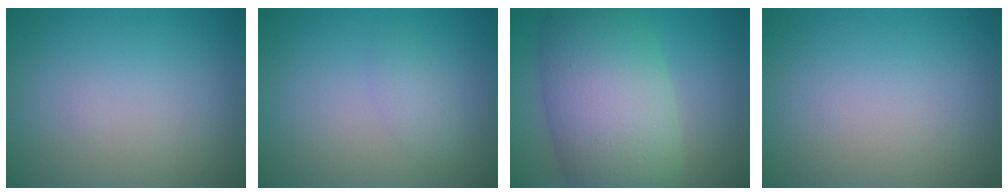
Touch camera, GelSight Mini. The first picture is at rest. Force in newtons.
{"total": 1.3, "press": 1.3, "slide": 0.1}
{"total": 11.5, "press": 11.5, "slide": 0.2}
{"total": 0.0}